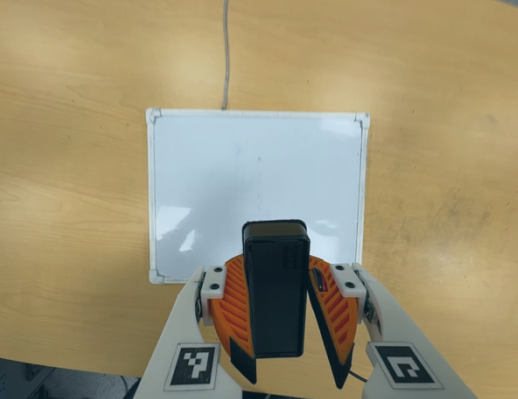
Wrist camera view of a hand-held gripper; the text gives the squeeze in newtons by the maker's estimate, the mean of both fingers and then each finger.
{"total": 7.4, "left": 7.6, "right": 7.2}